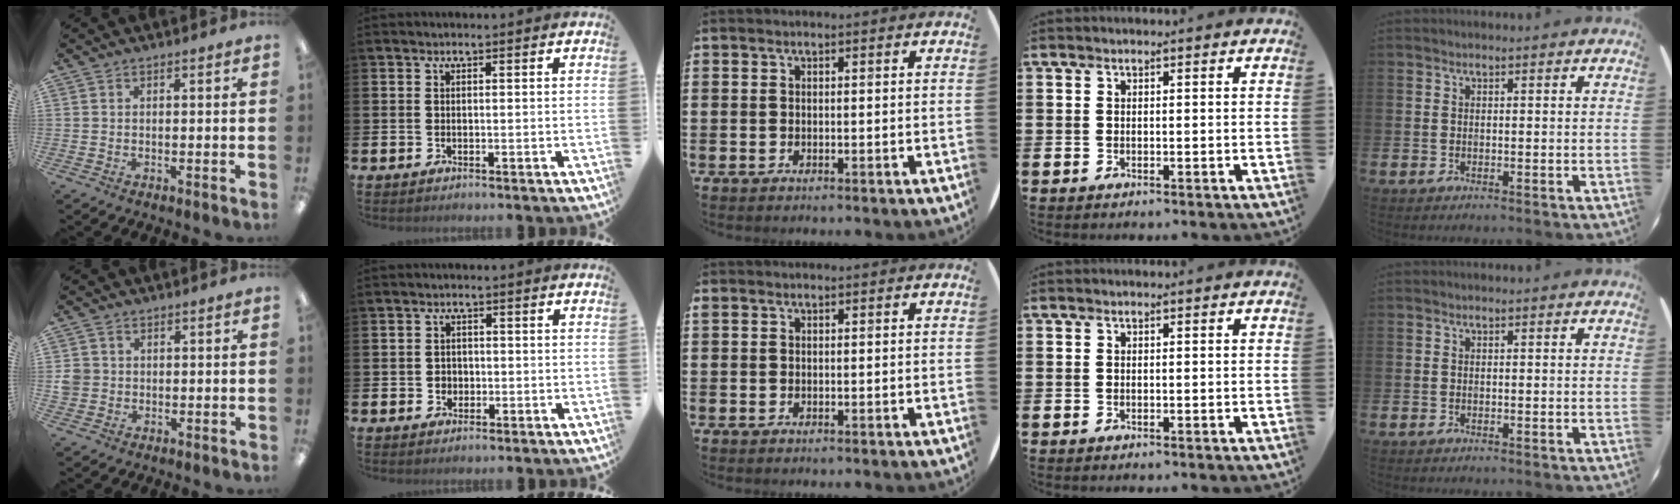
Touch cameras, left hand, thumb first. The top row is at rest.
{"thumb": {"total": 3.0, "force": [0.3, 2.9, 0.4], "torque": [-0.011, 0.006, 0.005]}, "index": {"total": 1.7, "force": [-0.2, 1.7, 0.4], "torque": [-0.003, 0.005, -0.010]}}